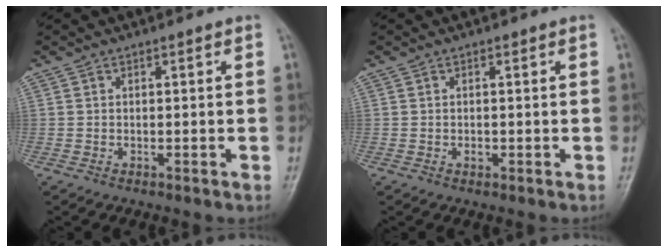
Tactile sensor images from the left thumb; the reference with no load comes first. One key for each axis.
{"total": 0.8, "fx": -0.1, "fy": 0.6, "fz": 0.5, "tx": -0.003, "ty": 0.001, "tz": -0.002}